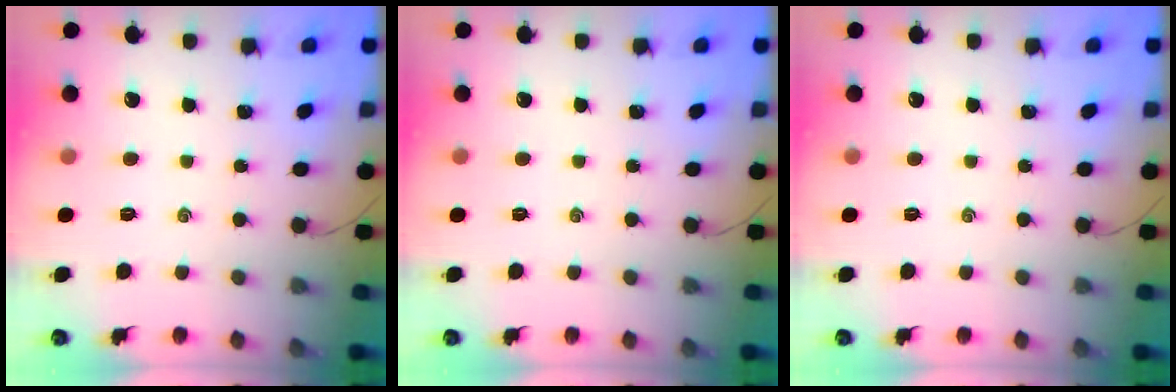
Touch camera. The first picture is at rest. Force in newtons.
{"total": 0.0}
{"total": 0.0}